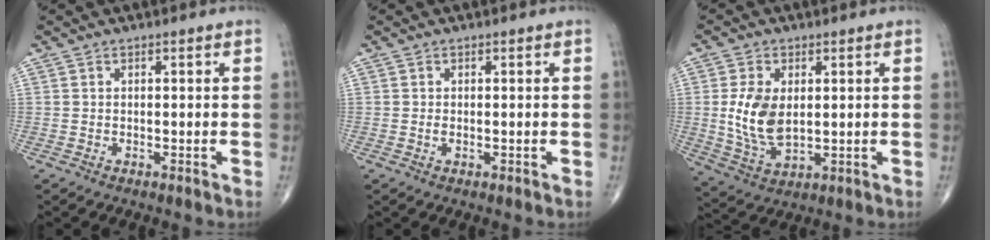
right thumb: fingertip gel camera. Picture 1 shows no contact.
{"total": 0.7, "force": [-0.1, 0.3, 0.6], "torque": [-0.012, -0.001, -0.001]}
{"total": 9.9, "force": [1.0, 5.8, 7.9], "torque": [-0.153, -0.012, 0.032]}